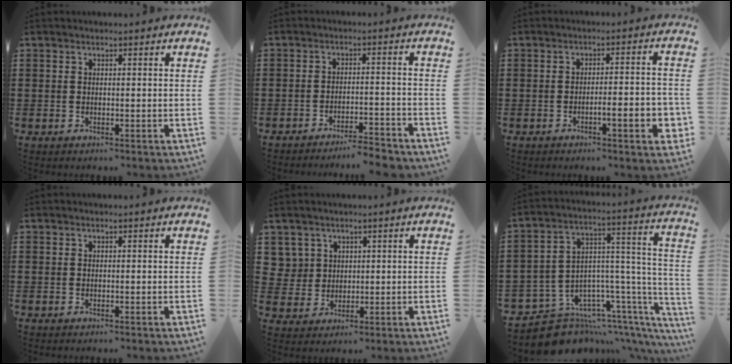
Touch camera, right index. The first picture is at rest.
{"total": 3.9, "force": [-3.8, -0.2, 0.8], "torque": [-0.018, -0.003, -0.080]}
{"total": 5.8, "force": [-2.1, 0.8, 5.4], "torque": [-0.076, -0.010, -0.036]}
{"total": 0.0}
{"total": 3.8, "force": [1.6, 3.4, 0.2], "torque": [-0.022, 0.014, 0.032]}
{"total": 10.2, "force": [-8.2, 5.3, 3.1], "torque": [-0.061, 0.005, -0.145]}